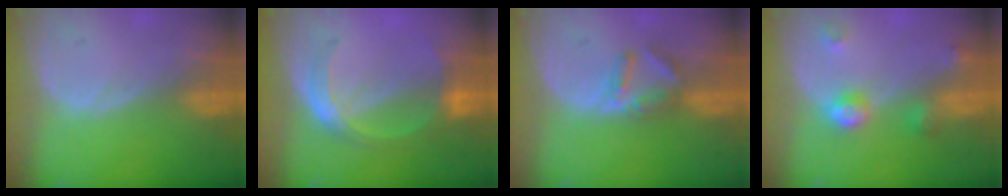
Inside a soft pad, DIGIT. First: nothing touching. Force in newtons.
{"total": 5.6, "press": 5.3, "slide": 1.9}
{"total": 3.7, "press": 3.6, "slide": 1.0}
{"total": 4.5, "press": 4.0, "slide": 2.0}